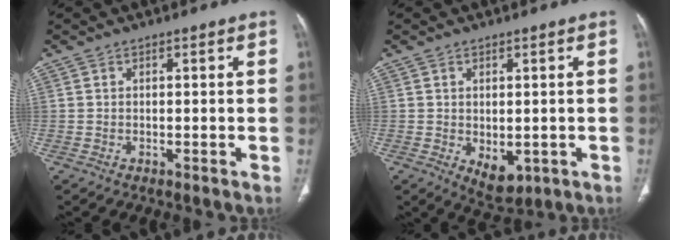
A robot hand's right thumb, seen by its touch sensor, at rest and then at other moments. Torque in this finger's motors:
{"motor_torque": [-0.27, 0.39, -0.26, 0.00, 0.15]}